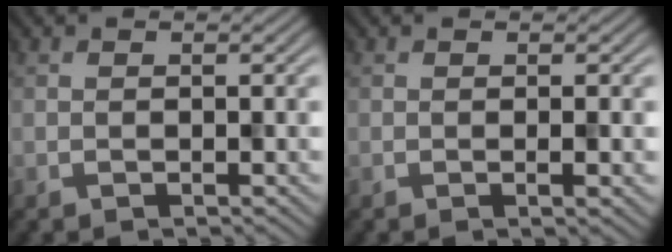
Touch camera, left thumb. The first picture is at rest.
{"total": 1.3, "force": [-0.2, 0.1, 1.3], "torque": [-0.023, 0.003, -0.004]}